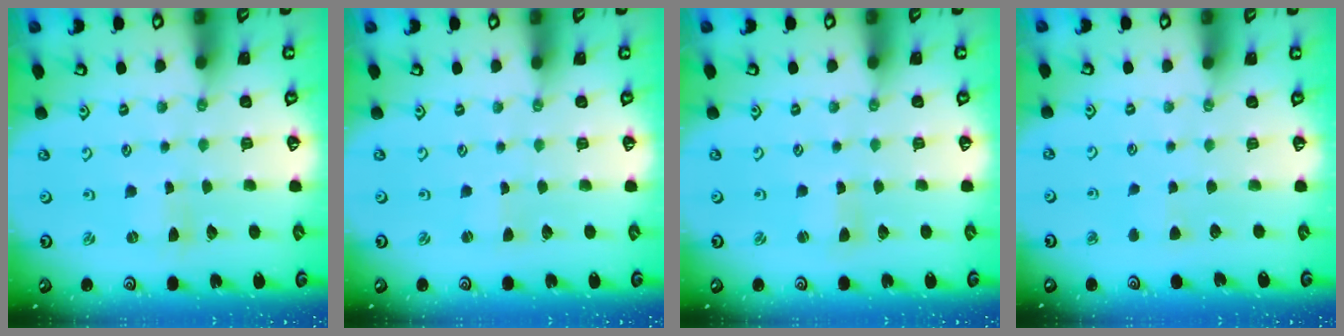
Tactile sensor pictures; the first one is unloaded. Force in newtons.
{"total": 0.0}
{"total": 0.9, "press": 0.9, "slide": 0.2}
{"total": 3.5, "press": 3.5, "slide": 0.6}